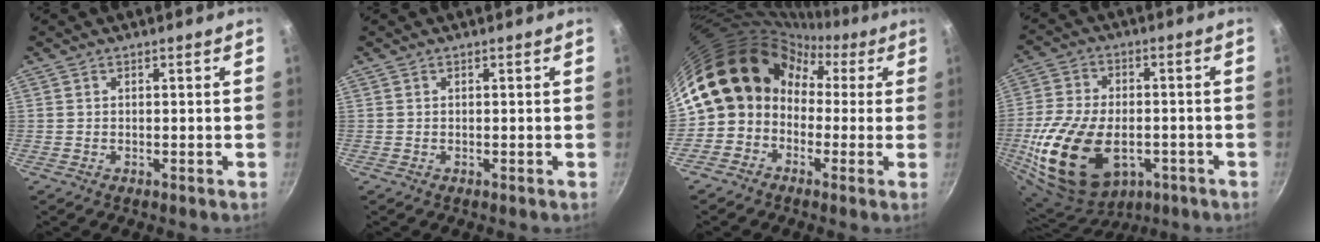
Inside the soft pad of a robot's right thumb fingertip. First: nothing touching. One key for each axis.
{"total": 0.0}
{"total": 17.0, "fx": 0.5, "fy": 14.6, "fz": 8.7, "tx": -0.119, "ty": 0.058, "tz": -0.013}
{"total": 22.7, "fx": -5.8, "fy": 14.4, "fz": 16.5, "tx": -0.313, "ty": 0.015, "tz": -0.086}